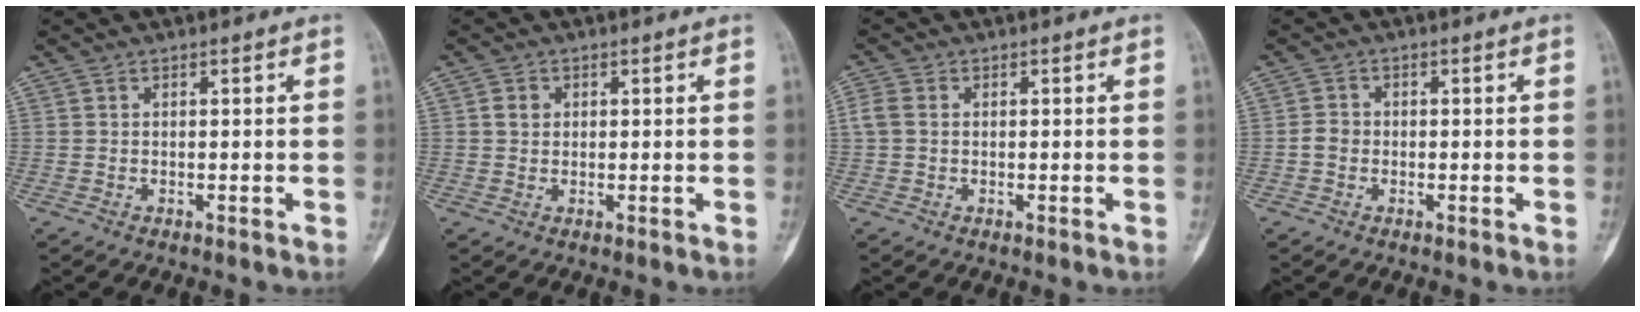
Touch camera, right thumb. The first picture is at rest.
{"total": 2.1, "force": [0.6, 1.8, 1.0], "torque": [-0.010, 0.000, 0.010]}
{"total": 2.7, "force": [0.2, 2.1, 1.7], "torque": [-0.045, 0.007, 0.000]}
{"total": 2.3, "force": [-0.5, 2.0, 1.0], "torque": [-0.011, 0.008, -0.014]}